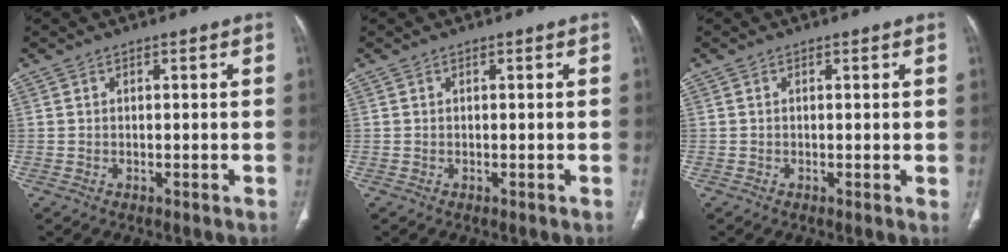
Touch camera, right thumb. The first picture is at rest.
{"total": 0.0}
{"total": 0.8, "force": [0.1, 0.2, 0.8], "torque": [-0.012, -0.003, 0.001]}